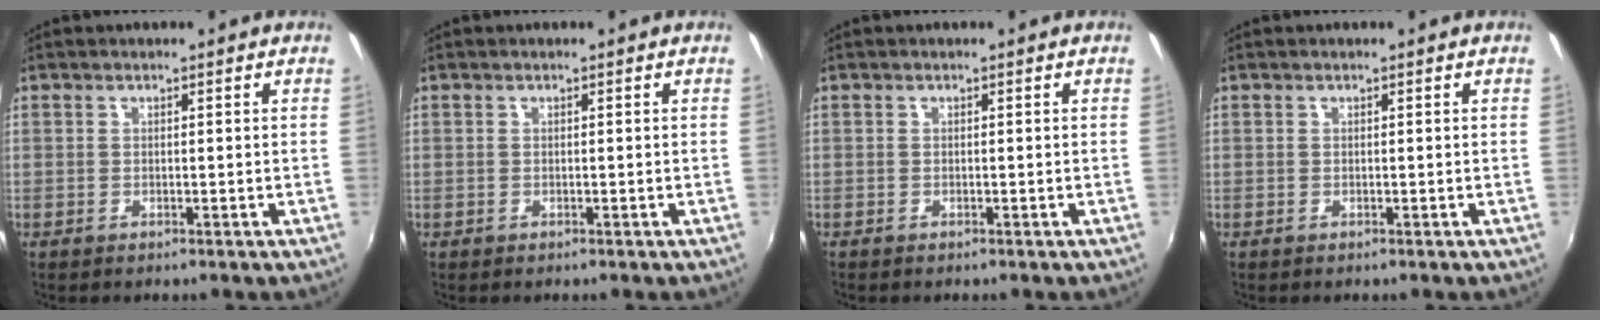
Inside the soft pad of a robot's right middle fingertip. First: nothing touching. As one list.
[{"total": 0.0}, {"total": 0.0}, {"total": 0.0}]